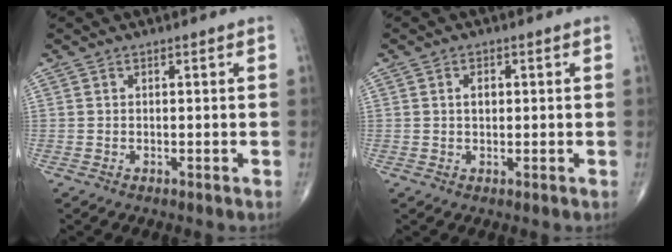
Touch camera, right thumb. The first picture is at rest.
{"total": 2.1, "force": [0.4, 1.4, 1.5], "torque": [-0.020, 0.003, 0.006]}